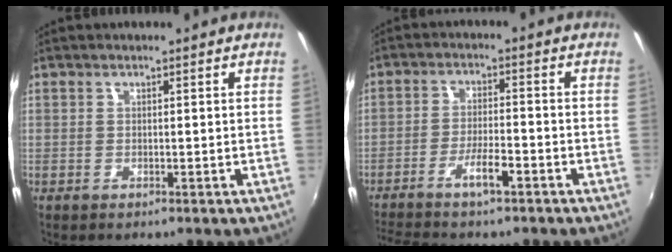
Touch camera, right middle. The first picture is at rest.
{"total": 7.8, "force": [-6.0, 1.0, 4.8], "torque": [-0.107, -0.001, -0.105]}